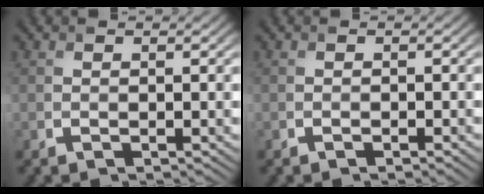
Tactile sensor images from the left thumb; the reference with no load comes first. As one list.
[{"total": 0.7, "force": [-0.5, 0.1, 0.4], "torque": [-0.003, 0.002, -0.009]}]